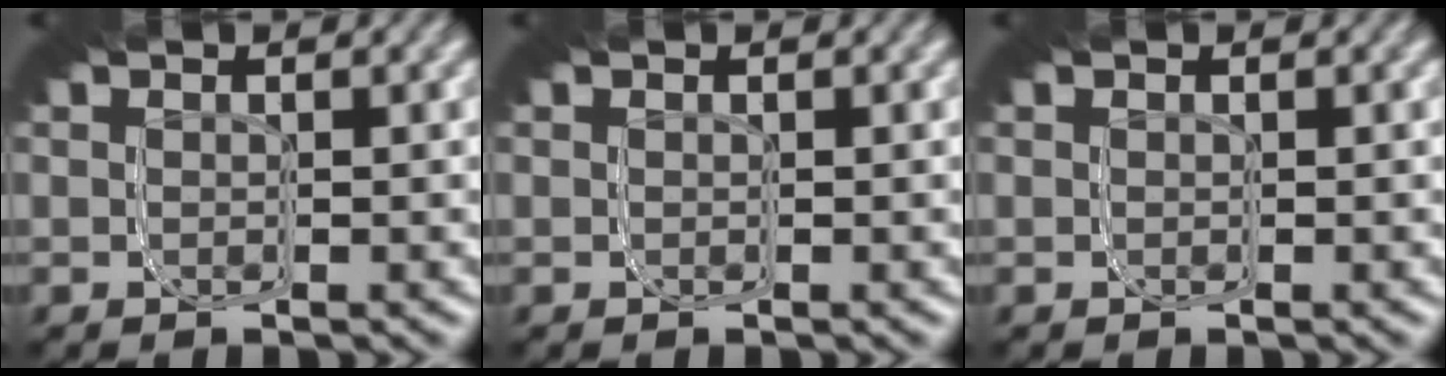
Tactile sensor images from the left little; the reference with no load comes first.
{"total": 0.0}
{"total": 0.0}